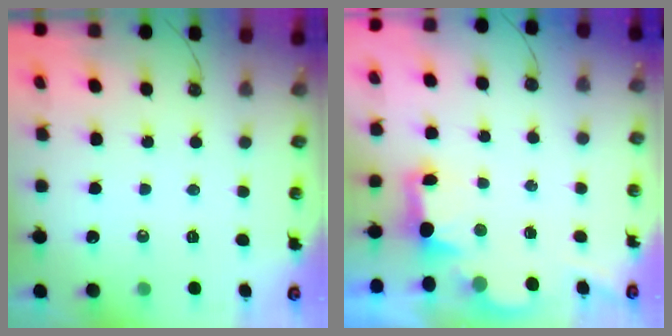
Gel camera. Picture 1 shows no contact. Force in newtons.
{"total": 2.4, "press": 2.3, "slide": 0.7}